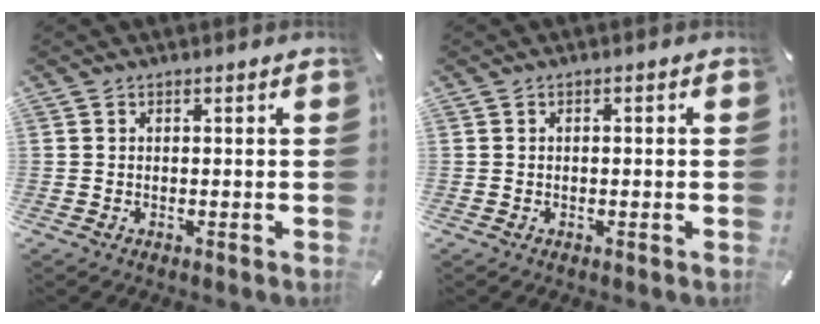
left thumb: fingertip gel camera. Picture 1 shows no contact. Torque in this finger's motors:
{"motor_torque": [-0.23, -0.13, -0.10, 0.00, 0.02]}